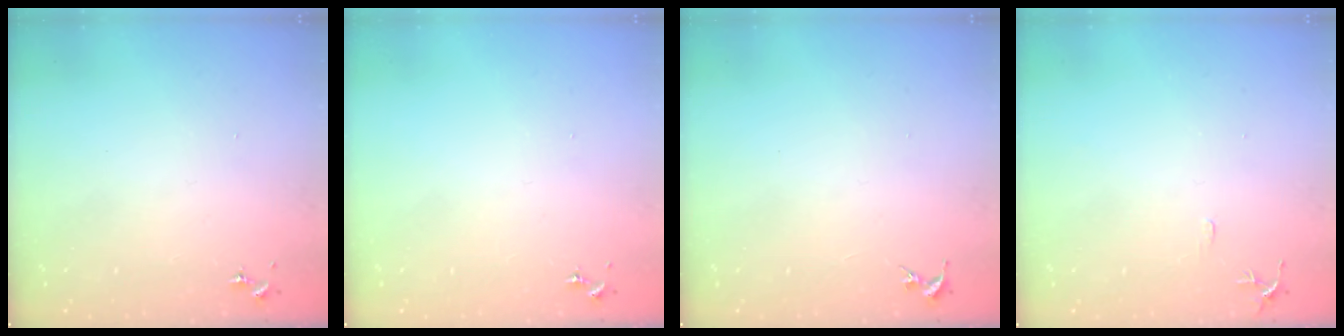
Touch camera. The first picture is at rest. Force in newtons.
{"total": 0.0}
{"total": 0.0}
{"total": 5.3, "press": 5.2, "slide": 0.6}